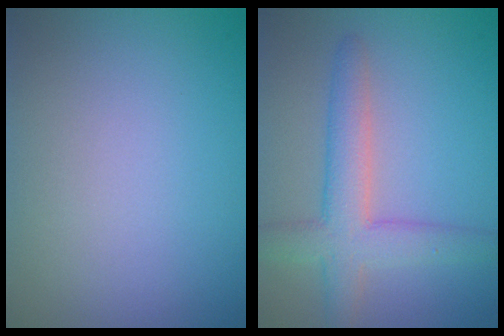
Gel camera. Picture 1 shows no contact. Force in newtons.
{"total": 4.7, "press": 4.7, "slide": 0.1}